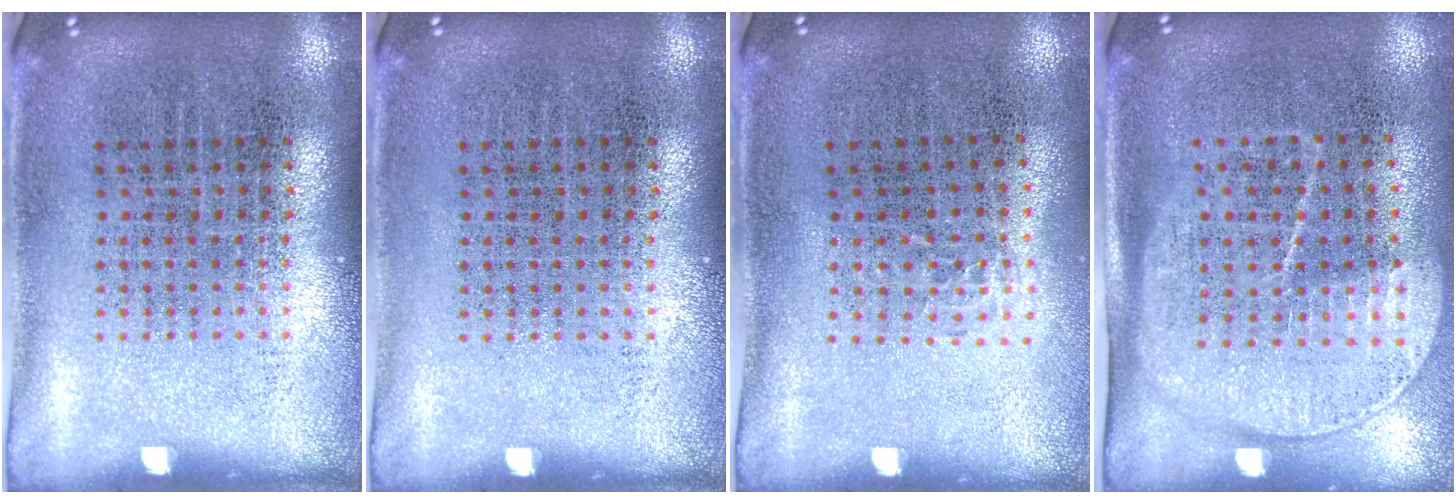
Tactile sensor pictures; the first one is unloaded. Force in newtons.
{"total": 0.0}
{"total": 0.6, "press": 0.4, "slide": 0.3}
{"total": 1.8, "press": 1.4, "slide": 1.0}